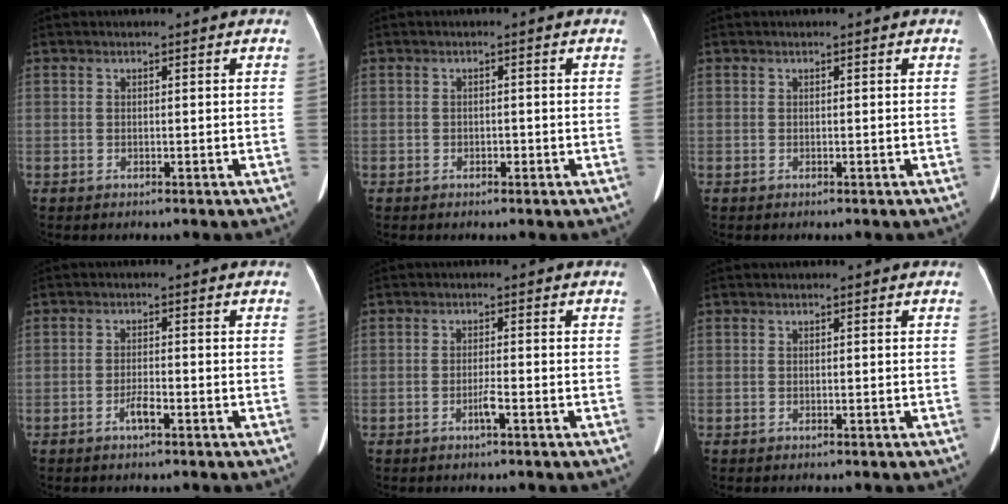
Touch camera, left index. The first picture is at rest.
{"total": 0.6, "force": [-0.4, 0.4, 0.3], "torque": [-0.003, 0.002, -0.007]}
{"total": 0.0}
{"total": 2.1, "force": [-1.4, 0.3, 1.6], "torque": [-0.031, 0.000, -0.025]}
{"total": 1.7, "force": [-1.0, -0.2, 1.4], "torque": [-0.029, -0.002, -0.019]}
{"total": 0.0}